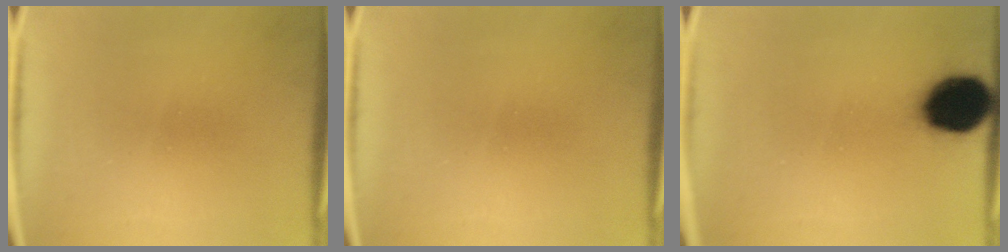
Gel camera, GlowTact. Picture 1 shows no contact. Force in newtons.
{"total": 0.0}
{"total": 13.5}